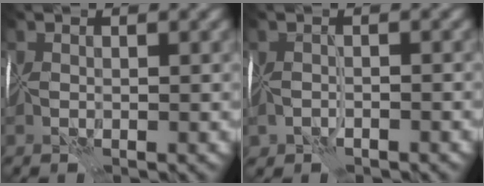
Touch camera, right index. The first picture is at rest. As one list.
[{"total": 1.2, "force": [-1.0, -0.5, -0.5], "torque": [0.011, -0.008, -0.021]}]